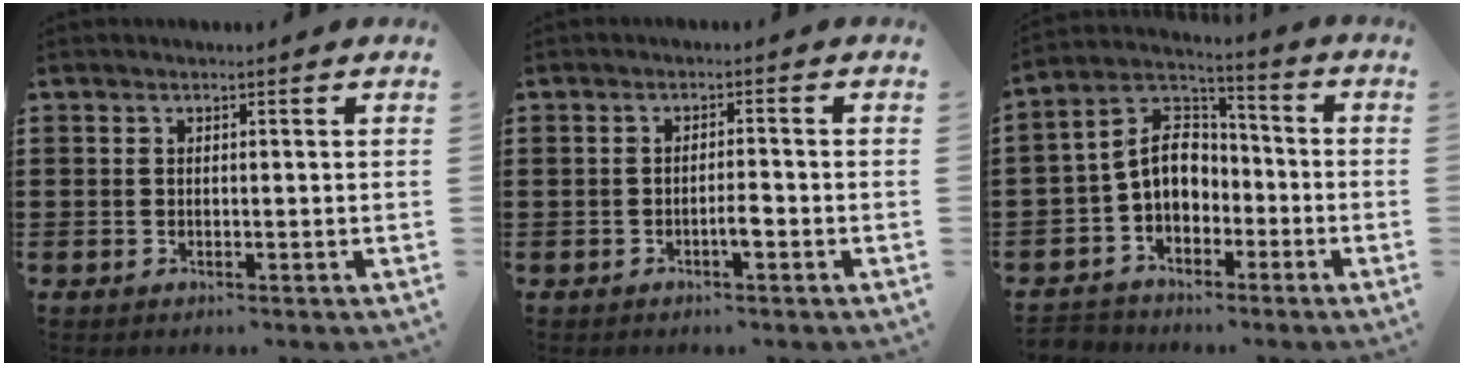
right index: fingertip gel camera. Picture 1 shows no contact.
{"total": 2.3, "force": [-1.0, 0.5, 2.0], "torque": [-0.036, 0.004, -0.019]}
{"total": 8.3, "force": [-1.6, 6.4, 5.0], "torque": [-0.126, 0.011, -0.037]}